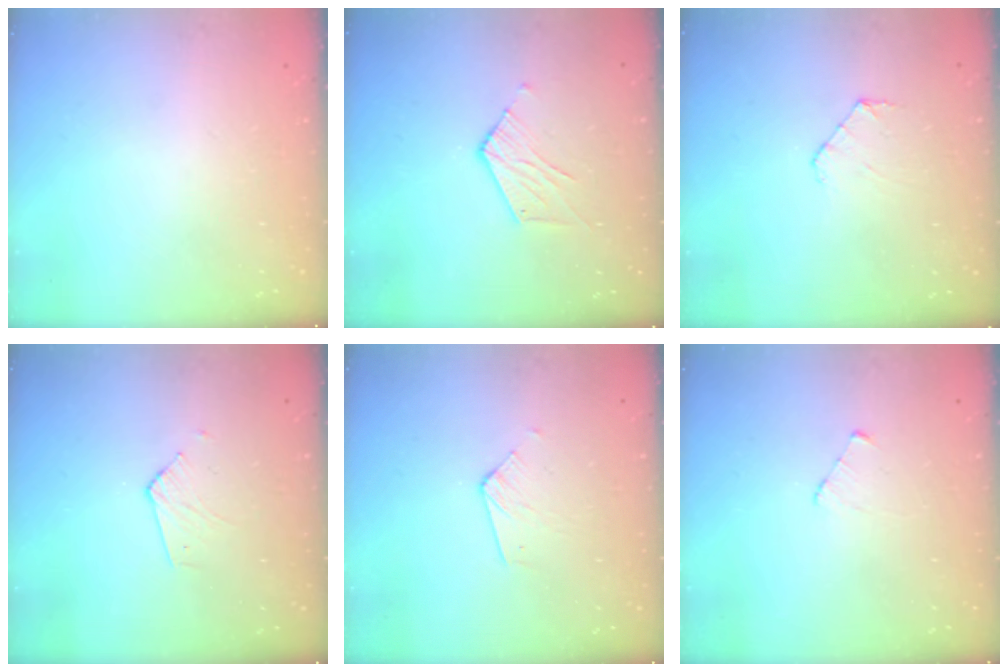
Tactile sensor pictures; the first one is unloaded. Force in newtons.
{"total": 5.4, "press": 5.4, "slide": 0.4}
{"total": 4.9, "press": 4.8, "slide": 0.5}
{"total": 2.9, "press": 2.9, "slide": 0.2}
{"total": 3.5, "press": 3.5, "slide": 0.4}
{"total": 2.9, "press": 2.8, "slide": 0.3}